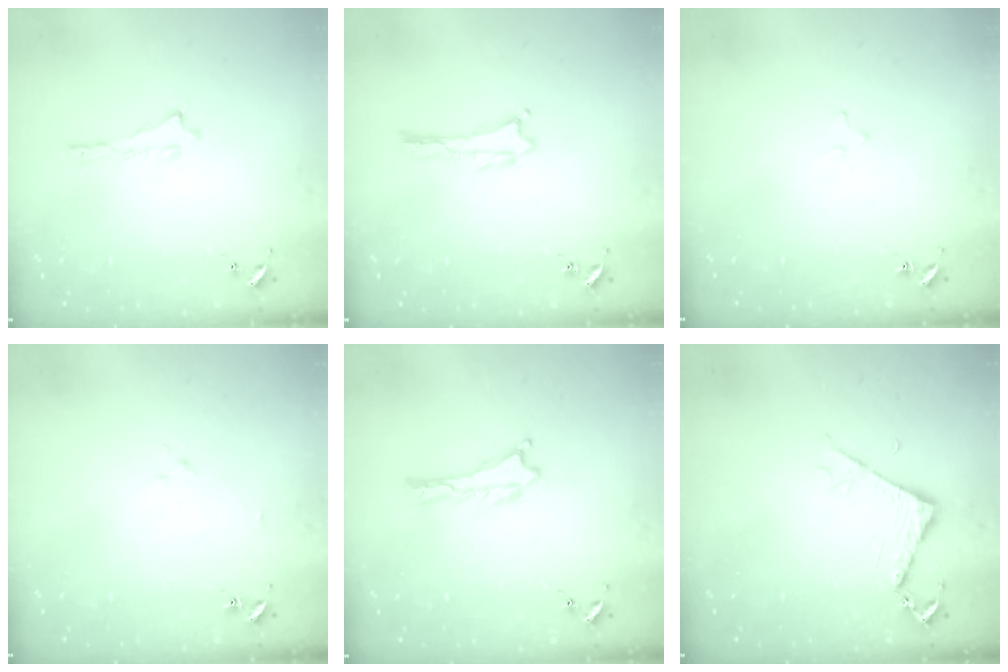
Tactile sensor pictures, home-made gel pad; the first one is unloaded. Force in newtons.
{"total": 0.0}
{"total": 1.9, "press": 1.9, "slide": 0.1}
{"total": 1.9, "press": 1.9, "slide": 0.3}
{"total": 0.0}
{"total": 4.4, "press": 4.4, "slide": 0.5}